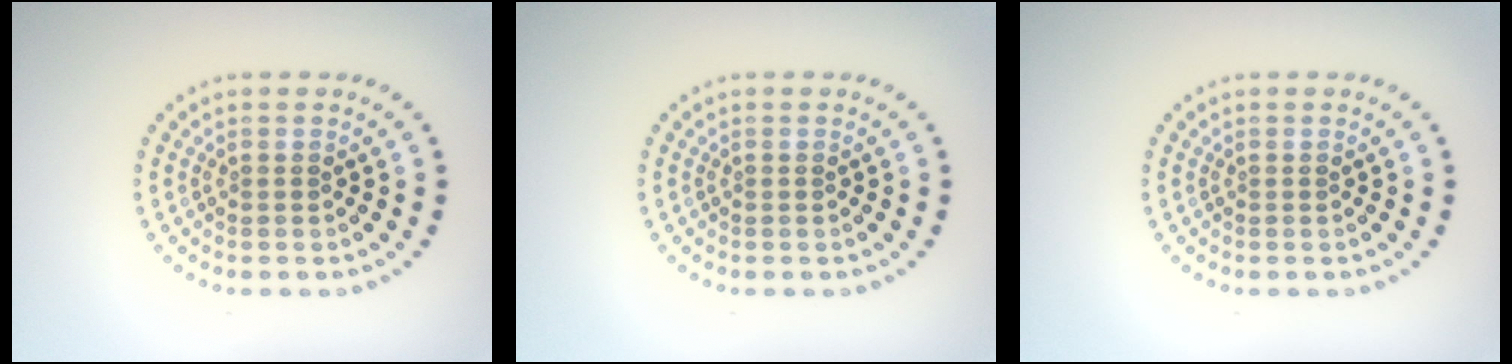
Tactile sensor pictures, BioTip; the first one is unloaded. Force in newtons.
{"total": 0.0}
{"total": 0.0}